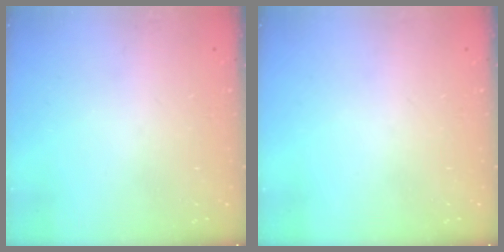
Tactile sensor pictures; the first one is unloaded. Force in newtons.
{"total": 0.0}